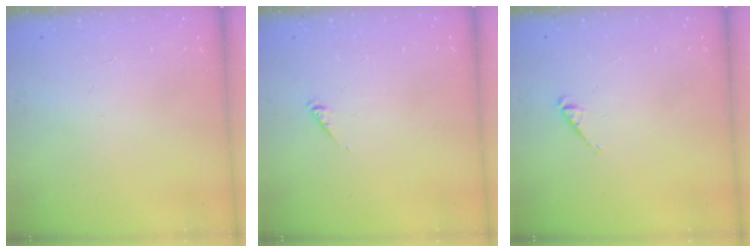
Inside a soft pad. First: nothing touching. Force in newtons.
{"total": 0.0}
{"total": 3.6, "press": 3.5, "slide": 0.5}